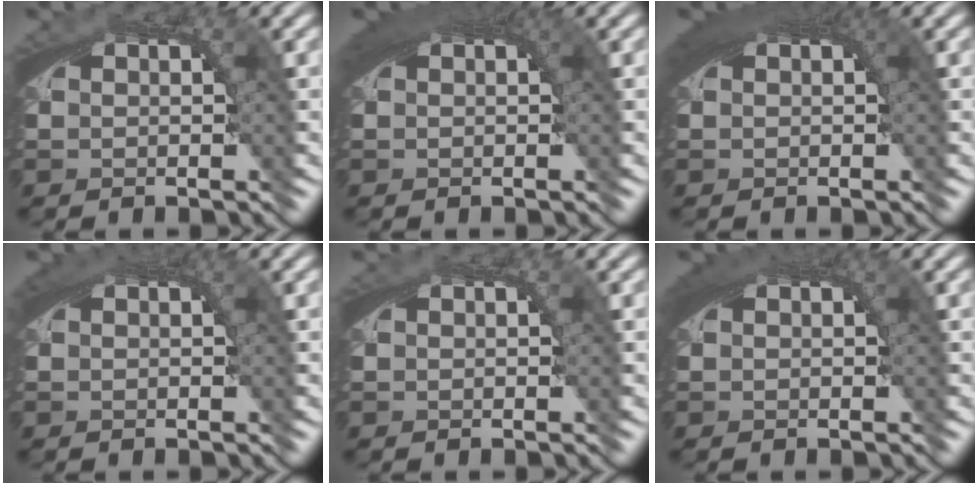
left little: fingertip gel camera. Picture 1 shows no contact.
{"total": 2.8, "force": [1.1, 0.8, 2.5], "torque": [-0.031, 0.009, 0.016]}
{"total": 3.1, "force": [1.2, 0.9, 2.8], "torque": [-0.034, 0.011, 0.016]}
{"total": 1.5, "force": [0.7, 0.1, 1.4], "torque": [-0.018, 0.005, 0.011]}
{"total": 0.0}
{"total": 2.2, "force": [0.9, 0.5, 2.0], "torque": [-0.028, 0.007, 0.014]}